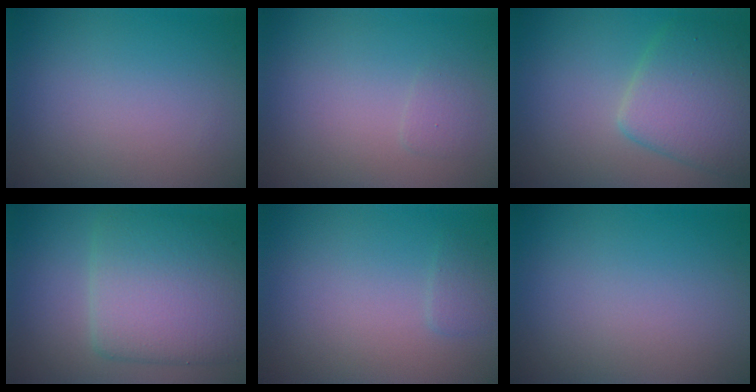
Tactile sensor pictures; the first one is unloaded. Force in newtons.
{"total": 0.8, "press": 0.8, "slide": 0.0}
{"total": 5.9, "press": 5.9, "slide": 0.2}
{"total": 7.8, "press": 7.8, "slide": 0.2}
{"total": 1.0, "press": 1.0, "slide": 0.1}
{"total": 0.0}